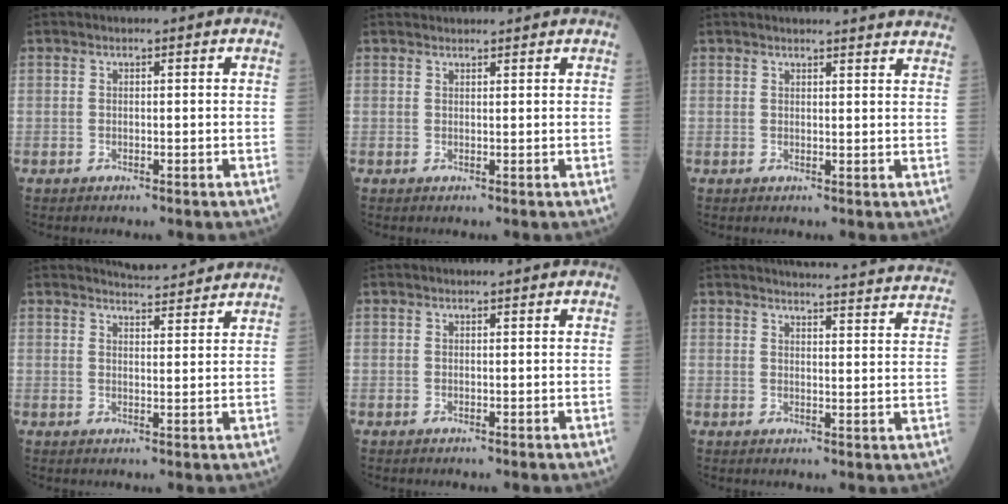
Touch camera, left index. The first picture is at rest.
{"total": 4.1, "force": [4.0, 0.3, 0.9], "torque": [-0.010, 0.031, 0.055]}
{"total": 11.9, "force": [11.6, 0.3, 2.7], "torque": [-0.019, -0.024, 0.109]}
{"total": 6.1, "force": [6.0, 0.3, 0.9], "torque": [-0.025, 0.006, 0.077]}
{"total": 0.9, "force": [0.9, 0.0, 0.3], "torque": [-0.006, 0.005, 0.013]}
{"total": 21.3, "force": [20.7, 0.7, 5.0], "torque": [-0.060, -0.070, 0.225]}